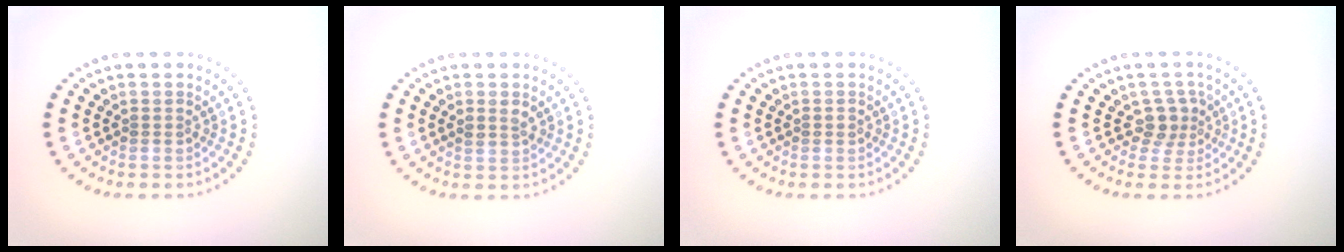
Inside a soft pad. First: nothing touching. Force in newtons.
{"total": 1.3, "press": 1.3, "slide": 0.3}
{"total": 0.8, "press": 0.7, "slide": 0.2}
{"total": 2.3, "press": 1.7, "slide": 1.5}